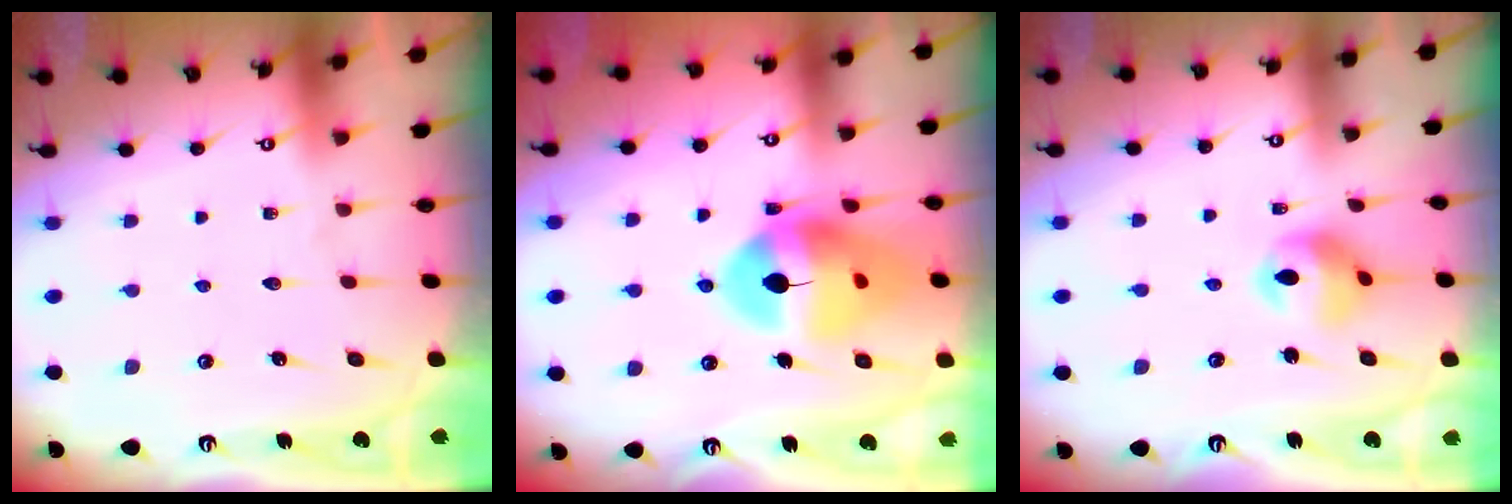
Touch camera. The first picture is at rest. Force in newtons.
{"total": 16.0, "press": 15.9, "slide": 1.7}
{"total": 10.1, "press": 10.0, "slide": 1.3}